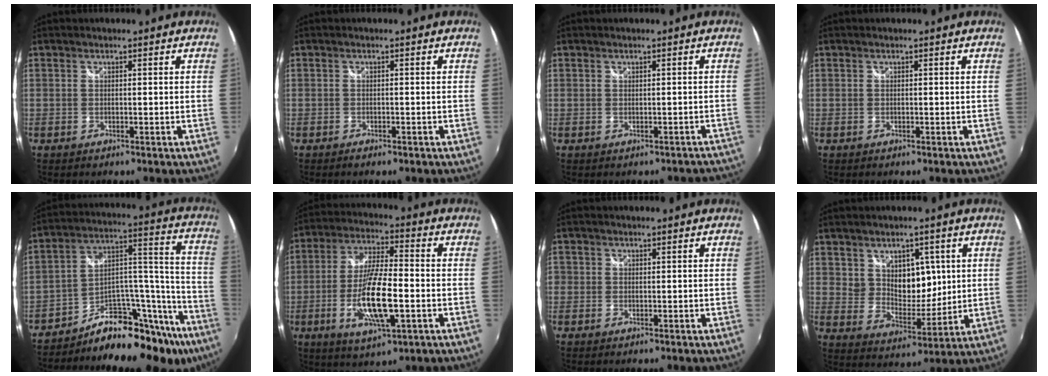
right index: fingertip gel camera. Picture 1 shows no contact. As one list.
[{"total": 1.5, "force": [-1.2, 0.5, 0.8], "torque": [-0.017, -0.005, -0.020]}, {"total": 2.8, "force": [-2.3, 1.6, 0.5], "torque": [0.002, 0.012, -0.017]}, {"total": 0.0}, {"total": 20.5, "force": [-15.7, 7.7, 10.5], "torque": [-0.106, 0.052, -0.237]}, {"total": 14.2, "force": [-3.8, 3.5, 13.3], "torque": [-0.264, -0.011, -0.068]}, {"total": 0.9, "force": [0.0, 0.9, 0.3], "torque": [-0.008, -0.001, -0.005]}, {"total": 9.8, "force": [3.9, 7.0, 5.6], "torque": [-0.077, -0.004, 0.077]}]